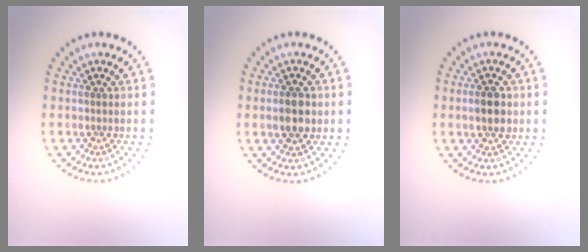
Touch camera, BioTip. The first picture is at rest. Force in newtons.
{"total": 2.9, "press": 2.8, "slide": 0.3}
{"total": 2.9, "press": 2.9, "slide": 0.2}